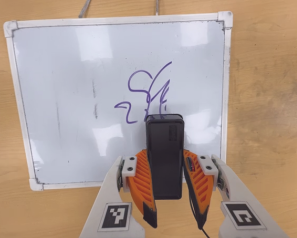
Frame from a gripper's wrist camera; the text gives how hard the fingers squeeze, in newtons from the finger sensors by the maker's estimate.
{"total": 7.5, "left": 5.9, "right": 9.2}